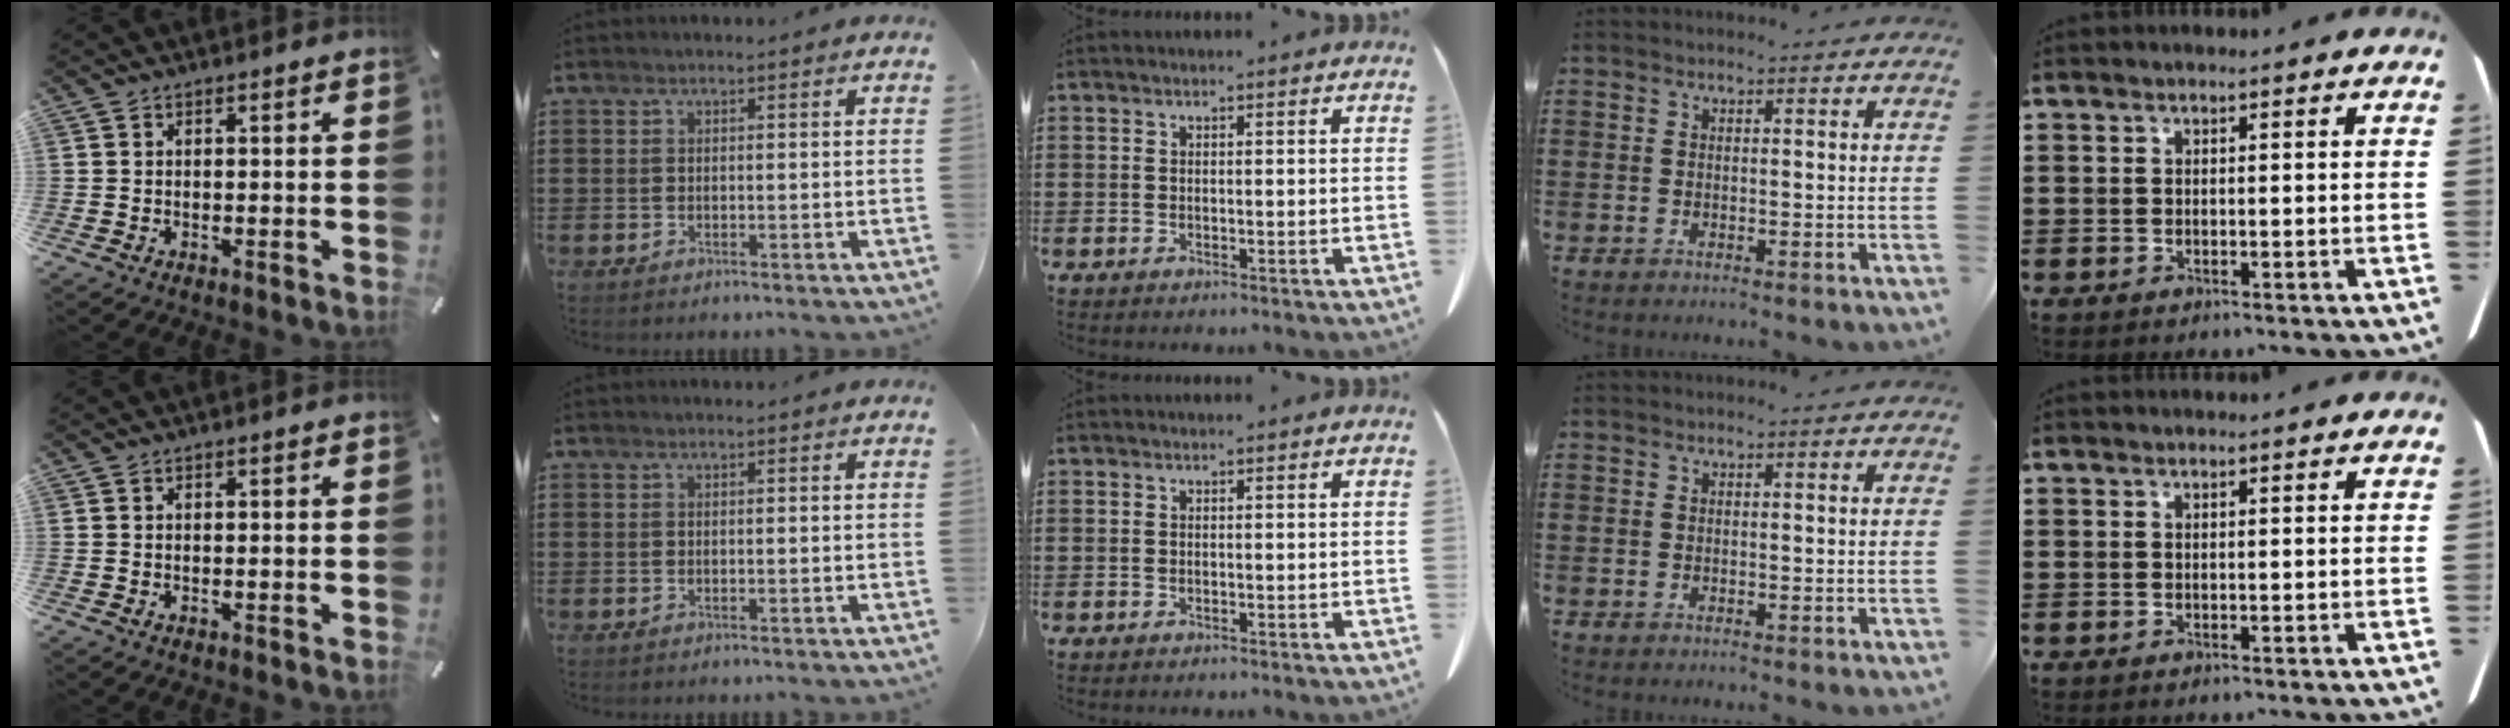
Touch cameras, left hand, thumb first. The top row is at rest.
{}